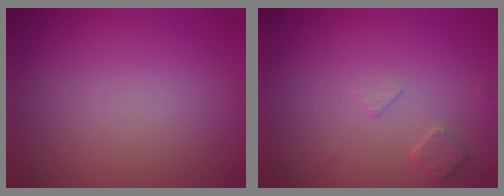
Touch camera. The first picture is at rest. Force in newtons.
{"total": 1.5, "press": 1.4, "slide": 0.3}